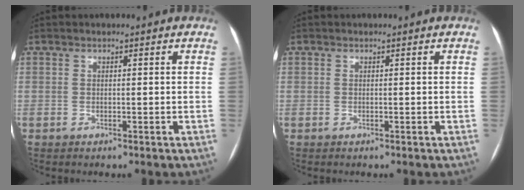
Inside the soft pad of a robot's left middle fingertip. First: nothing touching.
{"total": 0.0}